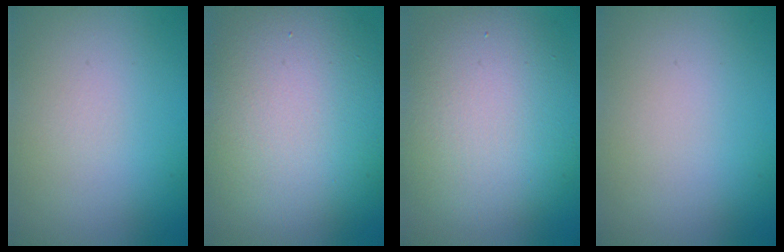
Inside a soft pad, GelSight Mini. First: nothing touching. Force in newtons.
{"total": 13.7, "press": 13.7, "slide": 0.7}
{"total": 9.5, "press": 9.5, "slide": 0.6}
{"total": 0.0}